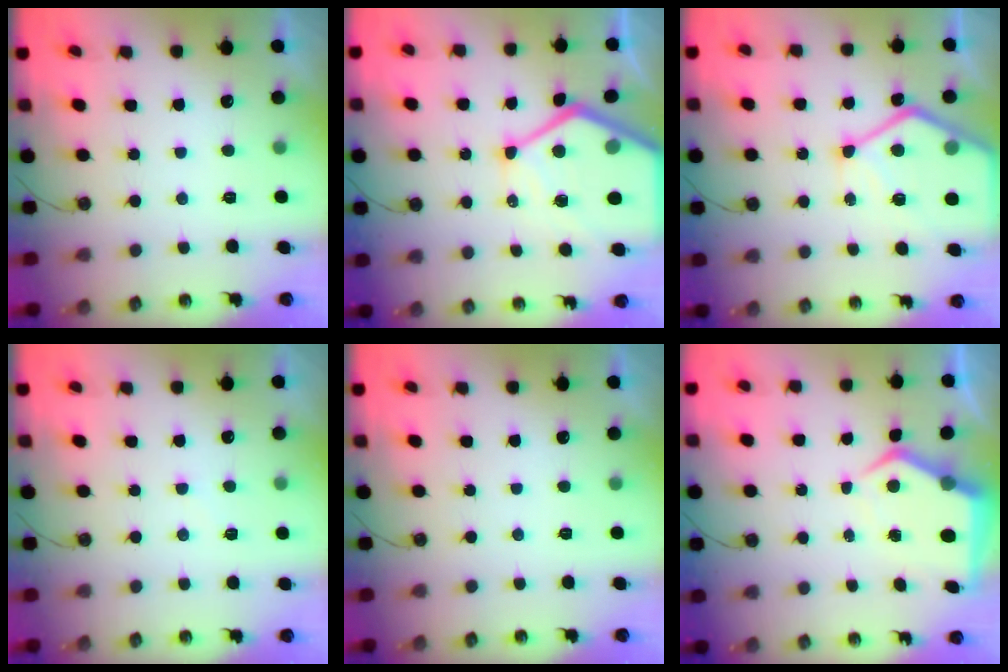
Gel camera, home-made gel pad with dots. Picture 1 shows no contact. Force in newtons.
{"total": 19.8, "press": 19.7, "slide": 2.1}
{"total": 14.3, "press": 14.3, "slide": 0.9}
{"total": 4.0, "press": 4.0, "slide": 0.5}
{"total": 0.0}
{"total": 7.4, "press": 7.3, "slide": 1.0}